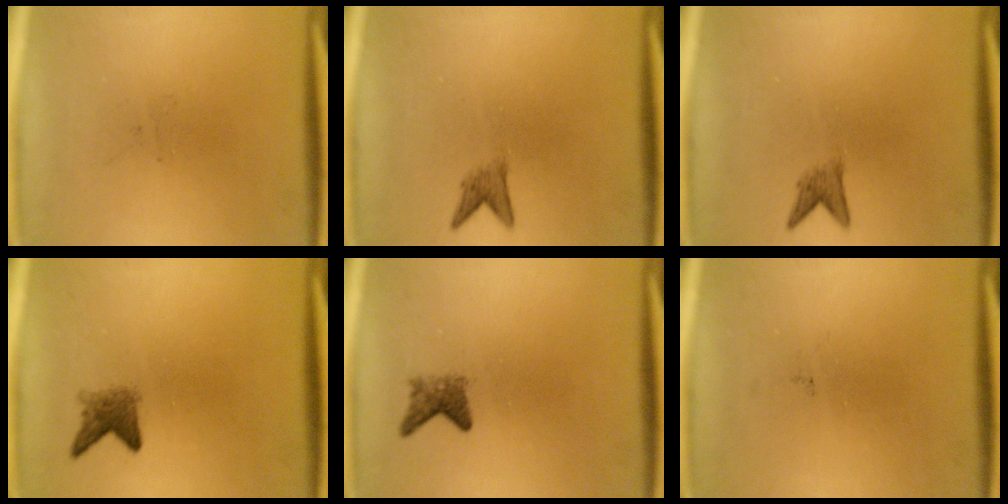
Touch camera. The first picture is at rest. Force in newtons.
{"total": 1.8}
{"total": 1.8}
{"total": 2.6}
{"total": 2.1}
{"total": 0.0}